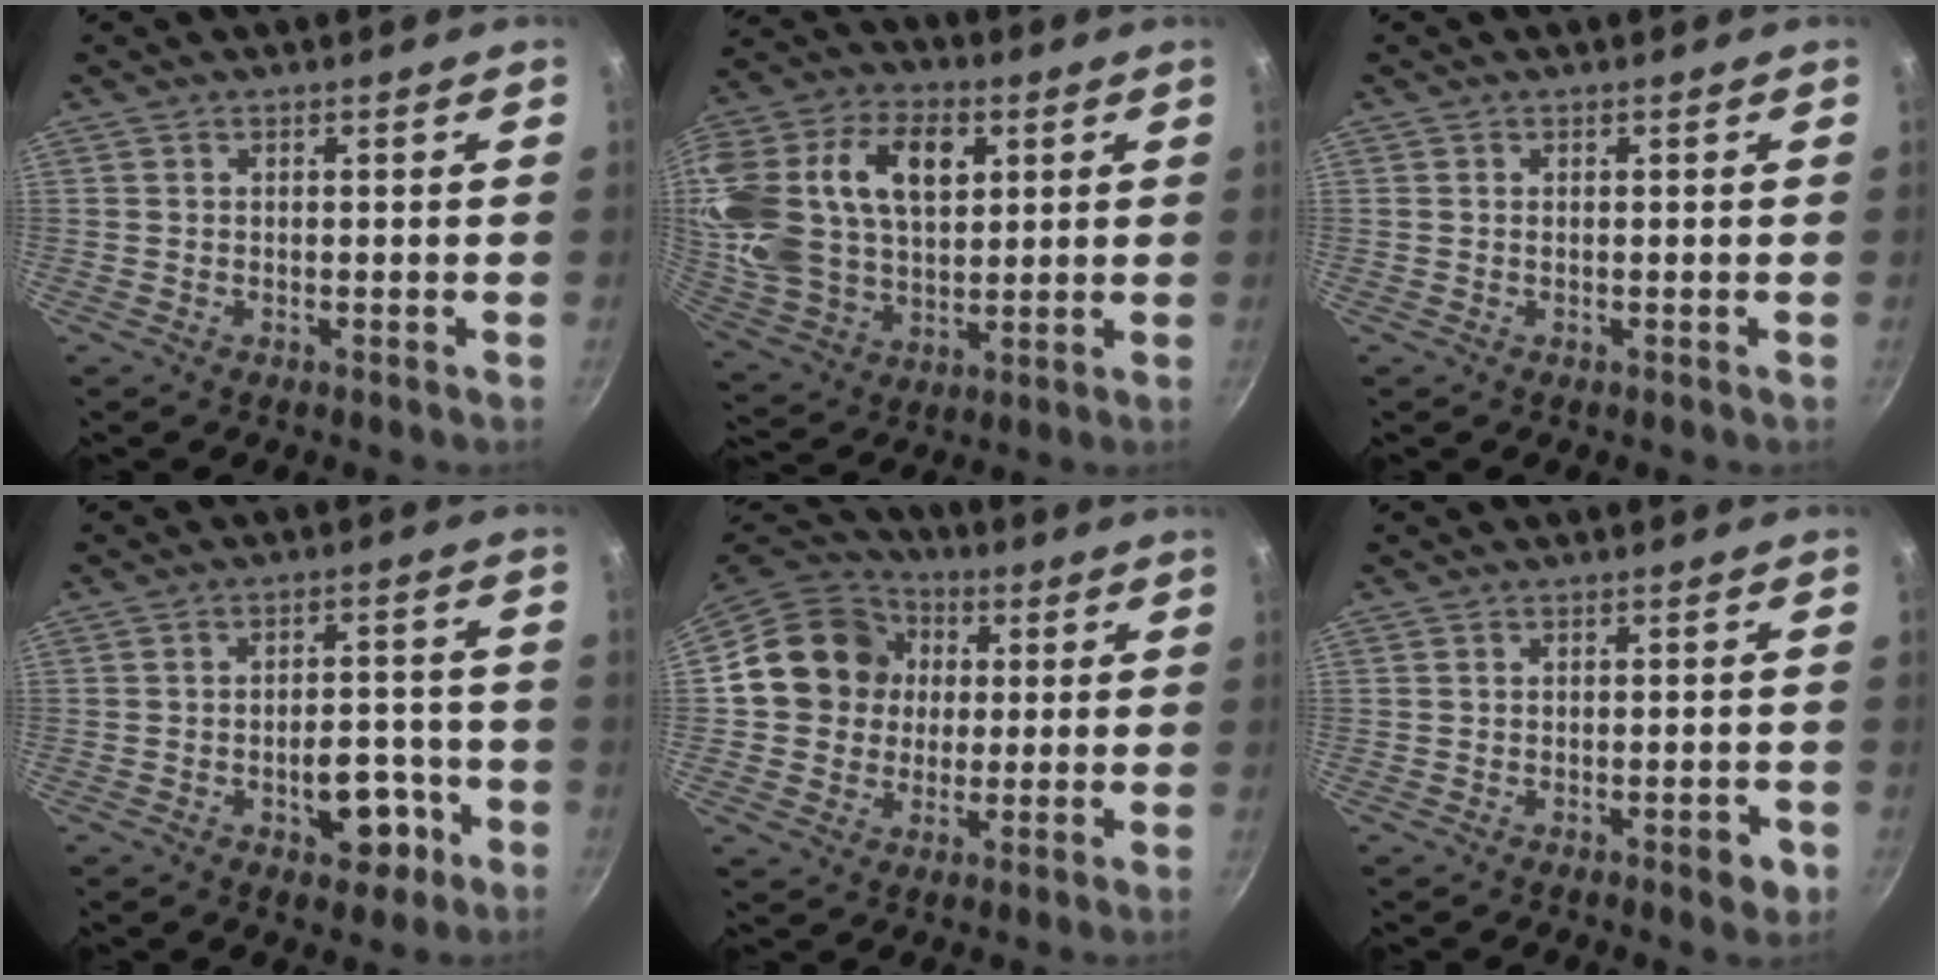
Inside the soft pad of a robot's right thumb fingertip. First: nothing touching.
{"total": 26.9, "force": [7.4, 17.7, 18.9], "torque": [-0.392, 0.016, 0.134]}
{"total": 0.0}
{"total": 9.0, "force": [-3.6, 5.2, 6.4], "torque": [-0.053, 0.029, -0.043]}
{"total": 14.9, "force": [2.1, 13.4, 6.3], "torque": [-0.081, 0.024, 0.023]}
{"total": 3.7, "force": [-1.6, 1.4, 3.0], "torque": [-0.029, 0.010, -0.017]}